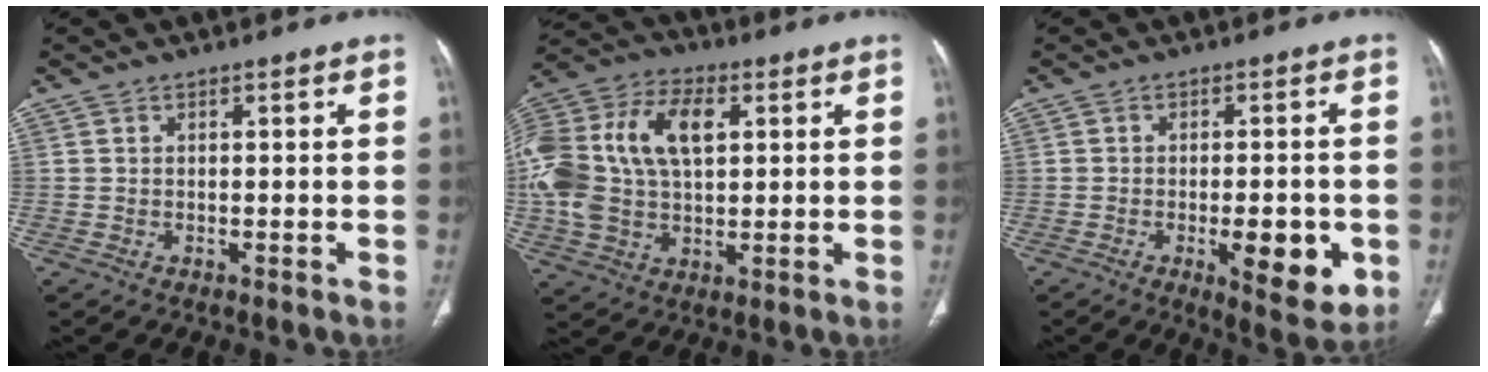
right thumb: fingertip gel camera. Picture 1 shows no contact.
{"total": 21.3, "force": [3.9, 12.9, 16.5], "torque": [-0.351, 0.018, 0.068]}
{"total": 10.2, "force": [-3.0, 3.8, 9.0], "torque": [-0.106, -0.007, -0.035]}